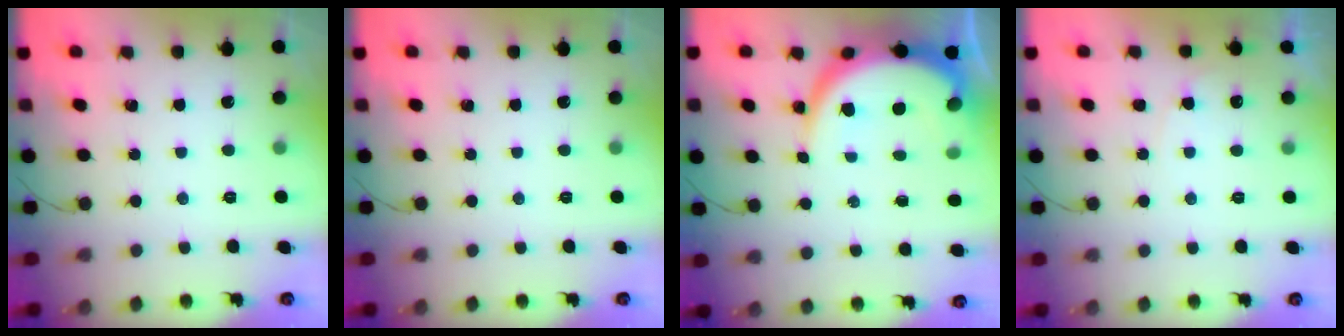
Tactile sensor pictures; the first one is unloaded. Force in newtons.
{"total": 0.0}
{"total": 9.4, "press": 9.4, "slide": 0.5}
{"total": 5.2, "press": 5.2, "slide": 0.3}